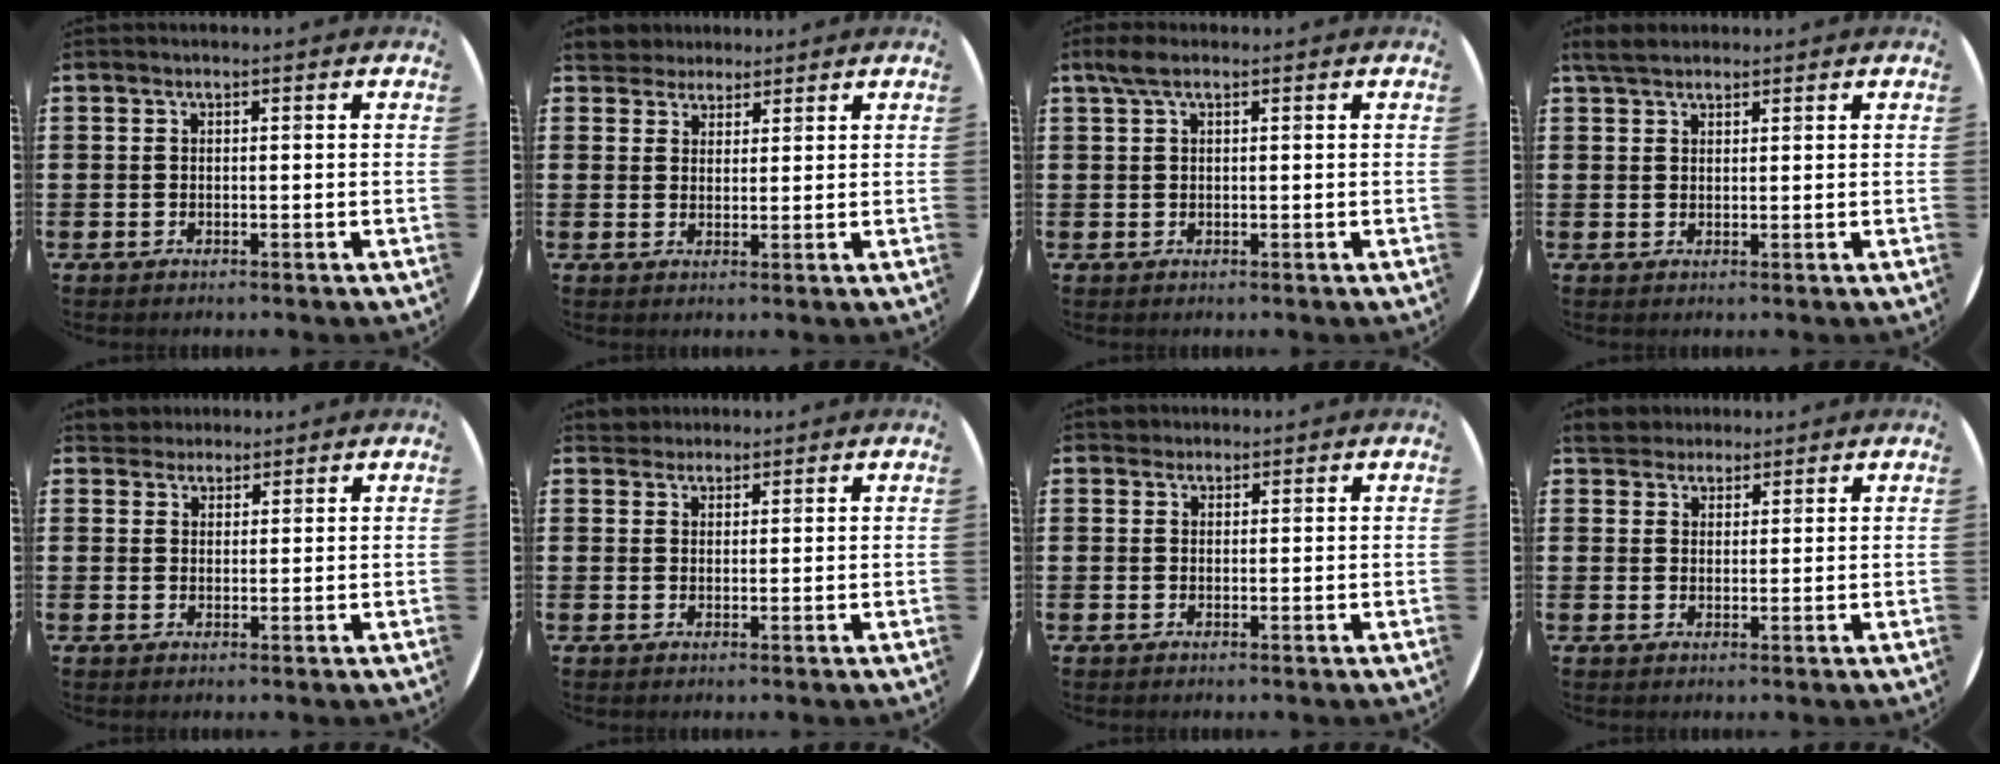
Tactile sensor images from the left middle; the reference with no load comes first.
{"total": 3.5, "force": [3.2, 1.4, -0.1], "torque": [-0.008, 0.002, 0.062]}
{"total": 2.0, "force": [1.2, 0.6, 1.4], "torque": [-0.030, 0.007, 0.020]}
{"total": 2.8, "force": [2.4, 1.0, 1.1], "torque": [-0.018, 0.004, 0.045]}
{"total": 2.6, "force": [2.3, 1.0, -0.2], "torque": [0.000, 0.004, 0.046]}
{"total": 2.1, "force": [2.0, 0.7, -0.2], "torque": [0.002, 0.006, 0.039]}
{"total": 1.1, "force": [1.0, 0.5, -0.1], "torque": [0.001, 0.003, 0.020]}
{"total": 3.7, "force": [3.5, 1.4, 0.1], "torque": [-0.004, -0.004, 0.065]}